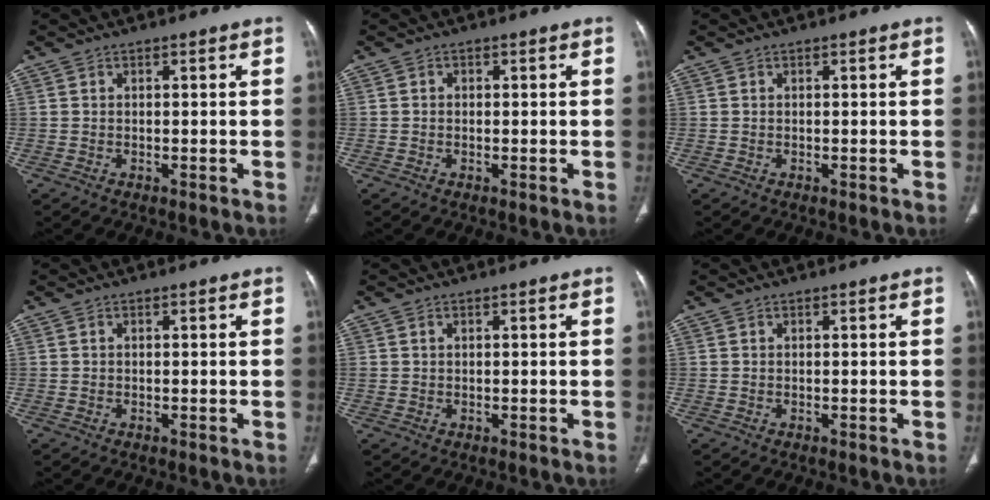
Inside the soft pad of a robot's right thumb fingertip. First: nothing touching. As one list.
[{"total": 0.7, "force": [0.0, 0.7, 0.3], "torque": [0.000, 0.002, -0.001]}, {"total": 0.0}, {"total": 0.0}, {"total": 0.8, "force": [0.4, 0.6, 0.3], "torque": [-0.001, -0.001, 0.007]}, {"total": 0.0}]